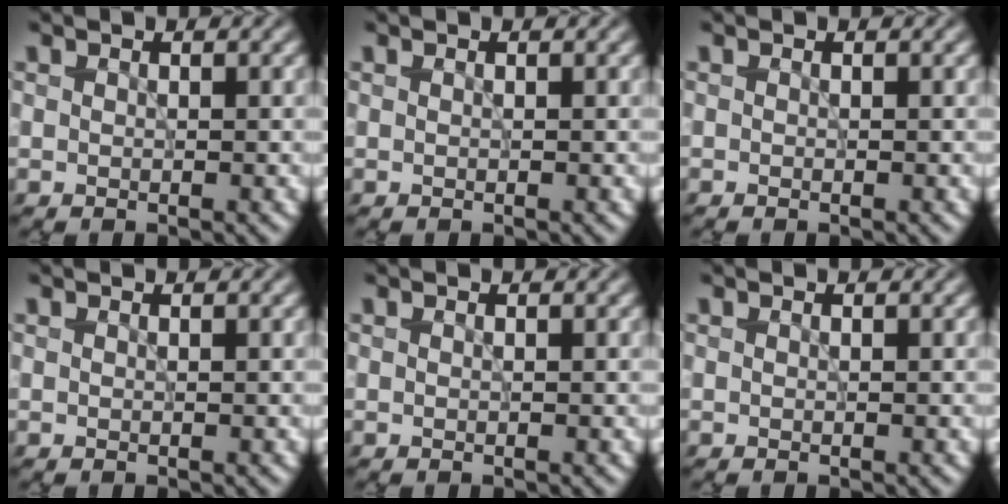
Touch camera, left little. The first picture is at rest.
{"total": 0.0}
{"total": 0.0}
{"total": 0.0}
{"total": 0.0}
{"total": 0.0}